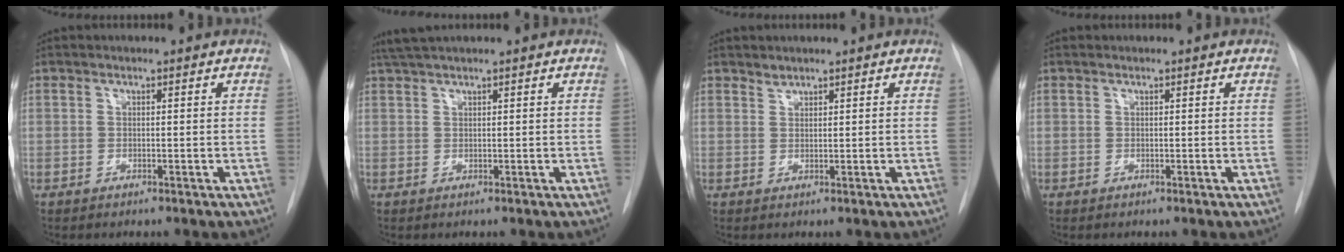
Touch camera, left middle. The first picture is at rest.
{"total": 2.9, "force": [2.5, -0.2, 1.5], "torque": [-0.030, 0.020, 0.051]}
{"total": 1.0, "force": [0.9, 0.2, 0.0], "torque": [0.002, -0.002, 0.016]}
{"total": 0.0}